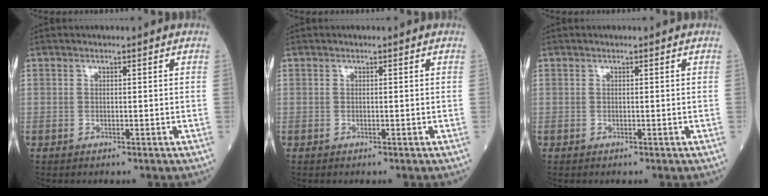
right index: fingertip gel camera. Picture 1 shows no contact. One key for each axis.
{"total": 0.0}
{"total": 0.0}